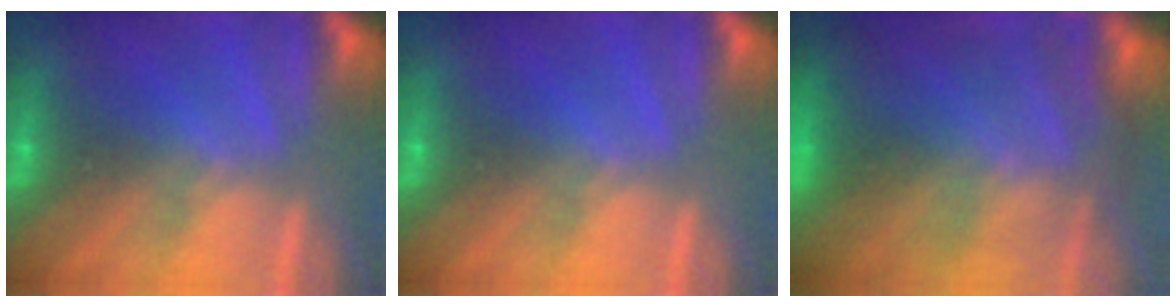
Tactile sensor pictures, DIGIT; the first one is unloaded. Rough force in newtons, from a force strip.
{"total": 0.0}
{"total": 9.1}